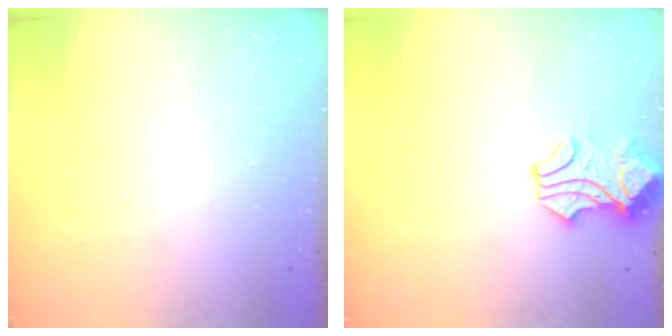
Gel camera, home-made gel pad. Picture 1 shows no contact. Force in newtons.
{"total": 0.9, "press": 0.7, "slide": 0.7}